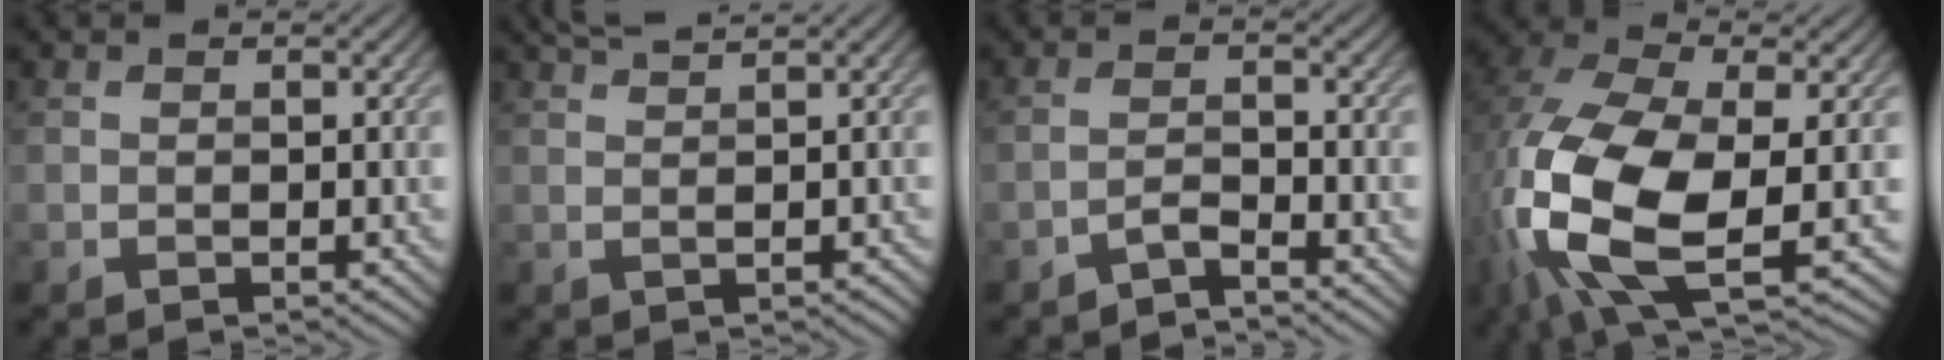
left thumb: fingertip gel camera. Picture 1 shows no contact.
{"total": 3.6, "force": [2.5, 0.4, 2.5], "torque": [-0.038, 0.010, 0.029]}
{"total": 2.3, "force": [-2.1, 0.2, 1.0], "torque": [-0.020, 0.007, -0.053]}
{"total": 15.7, "force": [-2.9, 8.0, 13.2], "torque": [-0.317, -0.022, -0.049]}